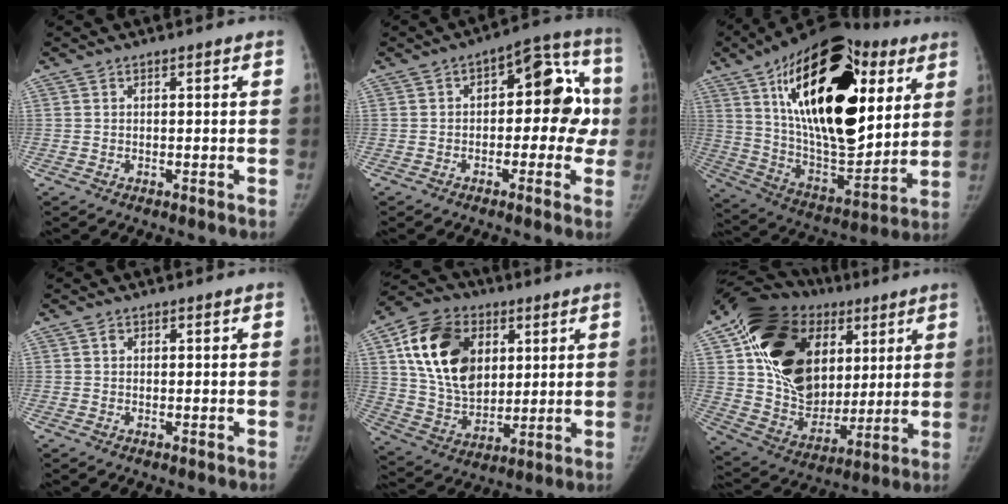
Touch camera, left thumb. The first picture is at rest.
{"total": 14.2, "force": [-0.3, 7.9, 11.8], "torque": [-0.091, 0.047, -0.016]}
{"total": 36.1, "force": [12.2, 18.0, 28.8], "torque": [-0.445, -0.011, 0.201]}
{"total": 1.3, "force": [0.2, 1.0, 0.7], "torque": [-0.004, 0.003, 0.000]}
{"total": 20.0, "force": [5.7, 14.2, 12.9], "torque": [-0.211, -0.014, 0.107]}
{"total": 29.8, "force": [9.3, 21.1, 18.9], "torque": [-0.316, 0.011, 0.167]}